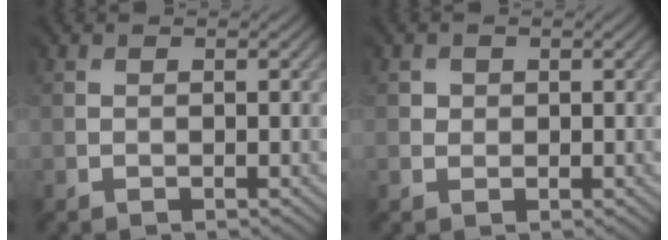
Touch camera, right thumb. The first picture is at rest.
{"total": 1.3, "force": [0.8, 0.9, -0.5], "torque": [0.009, -0.005, 0.011]}